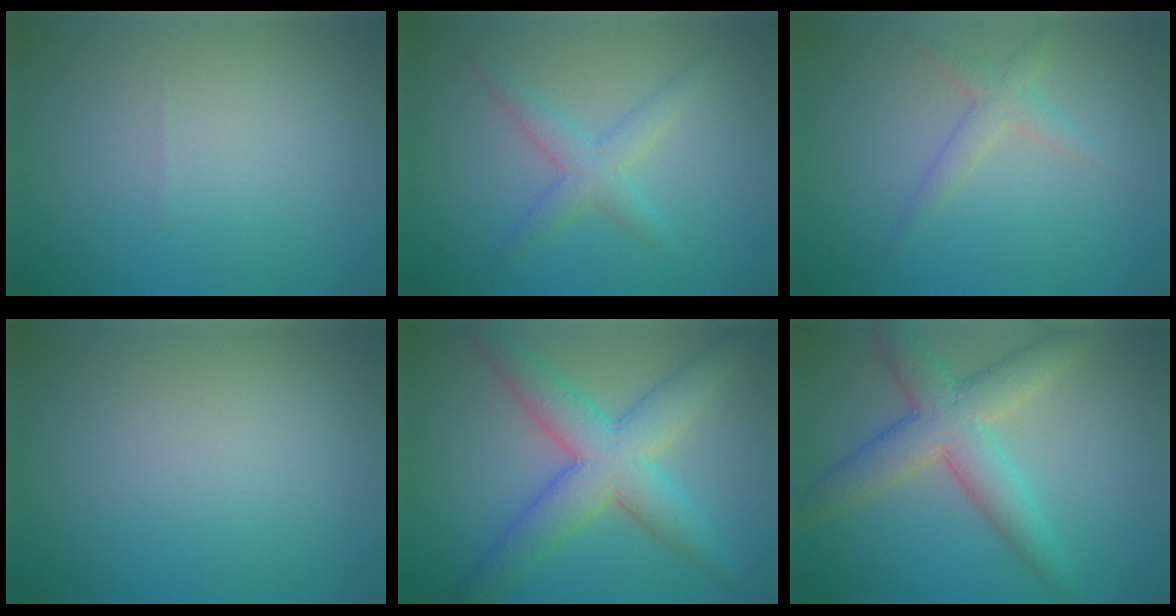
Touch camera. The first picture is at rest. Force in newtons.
{"total": 2.6, "press": 2.6, "slide": 0.1}
{"total": 1.8, "press": 1.8, "slide": 0.1}
{"total": 0.0}
{"total": 7.2, "press": 7.2, "slide": 0.1}
{"total": 5.9, "press": 5.9, "slide": 0.2}